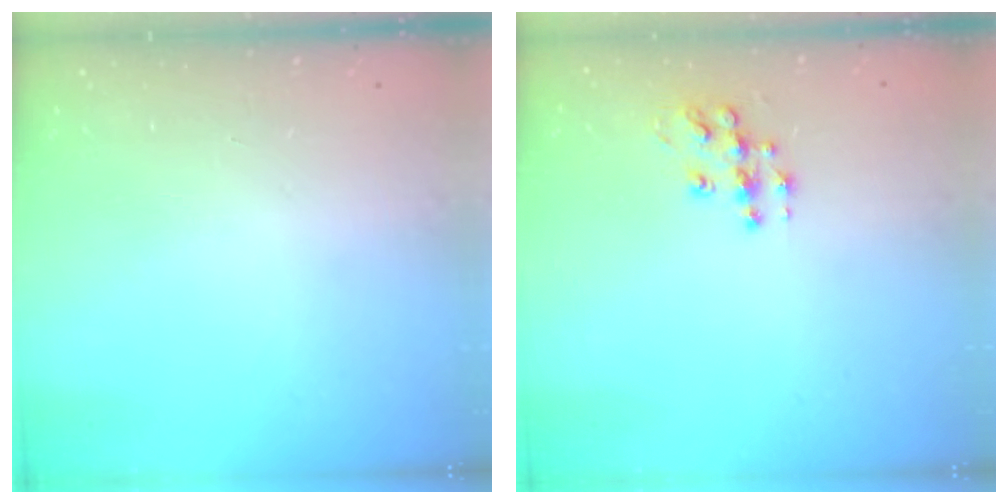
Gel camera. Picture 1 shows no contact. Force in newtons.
{"total": 9.4, "press": 9.4, "slide": 0.5}